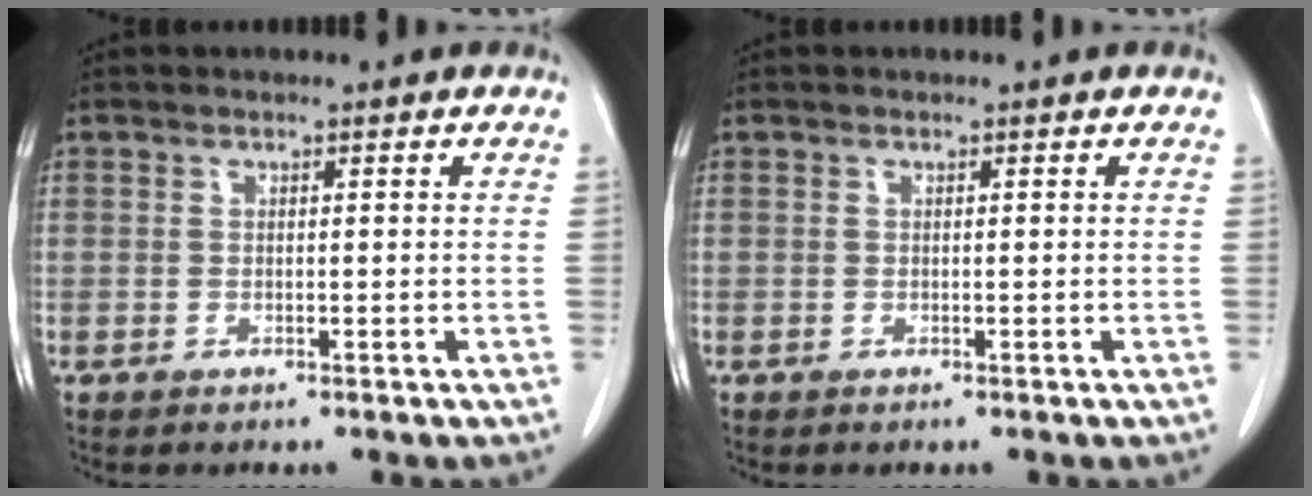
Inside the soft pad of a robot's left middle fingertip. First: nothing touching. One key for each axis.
{"total": 0.0}